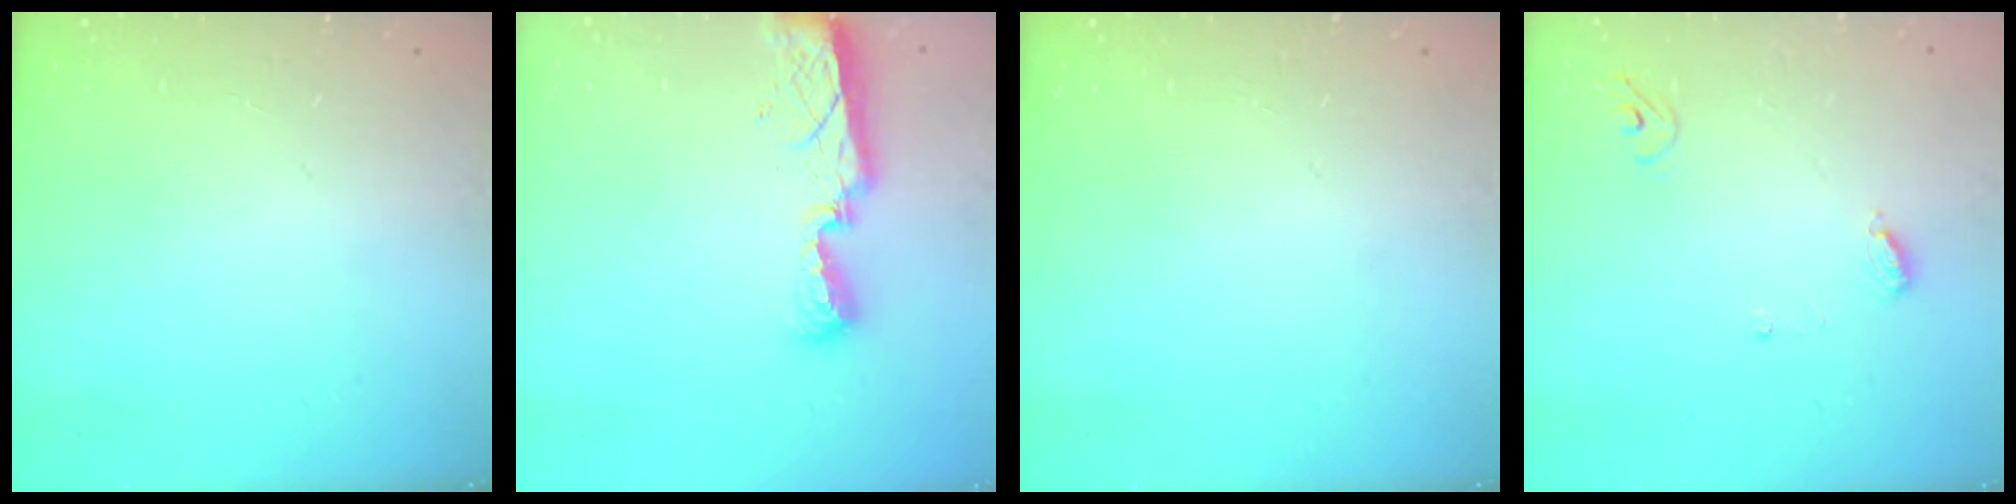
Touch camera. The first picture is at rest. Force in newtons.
{"total": 8.2, "press": 8.2, "slide": 0.4}
{"total": 0.0}
{"total": 5.0, "press": 5.0, "slide": 0.4}